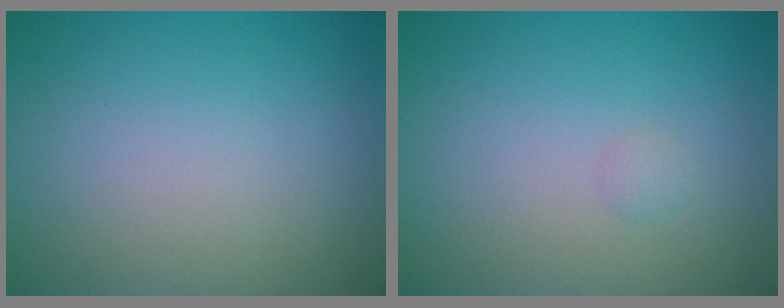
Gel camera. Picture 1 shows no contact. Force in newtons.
{"total": 0.5, "press": 0.5, "slide": 0.0}